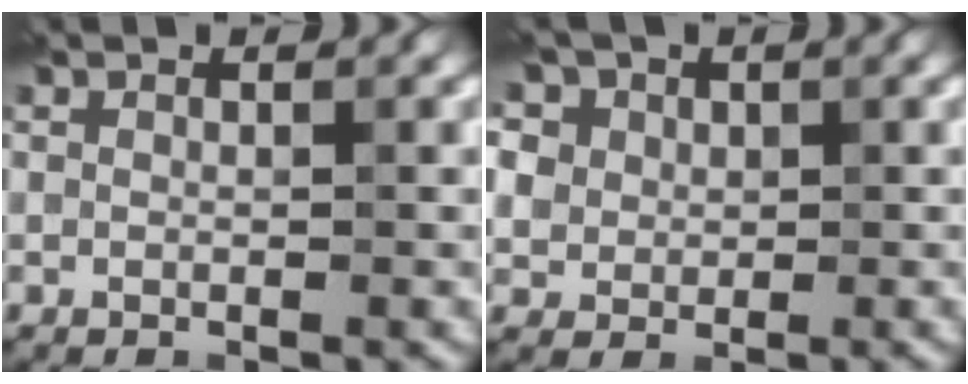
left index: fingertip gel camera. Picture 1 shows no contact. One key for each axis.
{"total": 10.2, "fx": 5.0, "fy": 7.7, "fz": 4.5, "tx": -0.104, "ty": 0.030, "tz": 0.061}